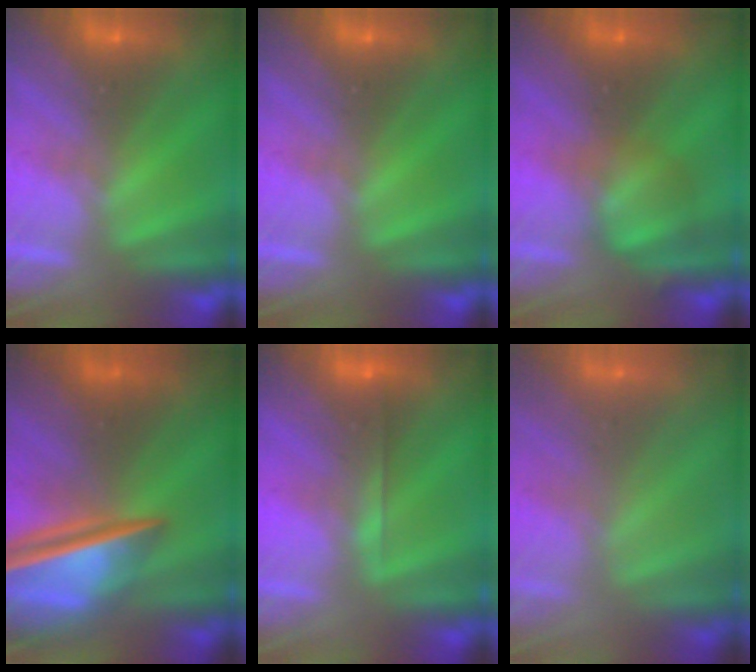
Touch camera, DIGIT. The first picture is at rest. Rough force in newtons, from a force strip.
{"total": 0.0}
{"total": 2.5}
{"total": 8.8}
{"total": 2.5}
{"total": 1.7}